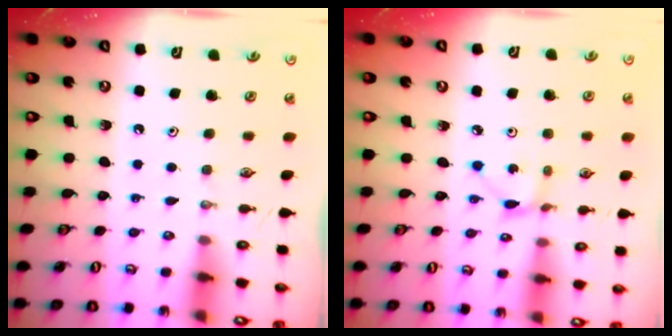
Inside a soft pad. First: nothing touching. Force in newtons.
{"total": 2.6, "press": 2.6, "slide": 0.3}